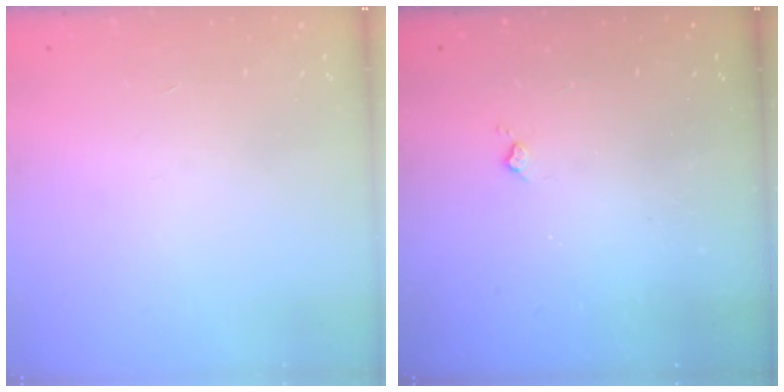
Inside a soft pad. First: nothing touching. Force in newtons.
{"total": 2.4, "press": 2.3, "slide": 0.5}